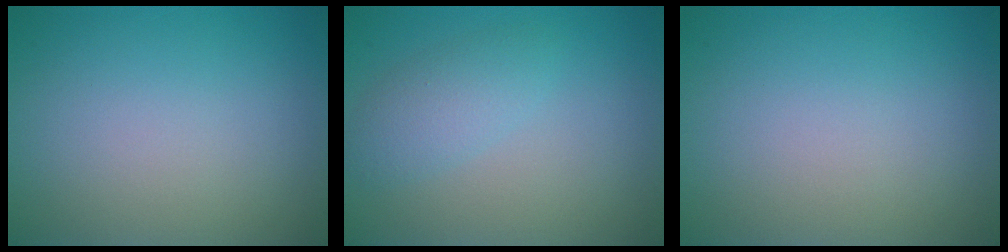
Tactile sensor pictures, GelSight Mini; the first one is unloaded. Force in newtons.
{"total": 2.5, "press": 2.5, "slide": 0.0}
{"total": 0.0}